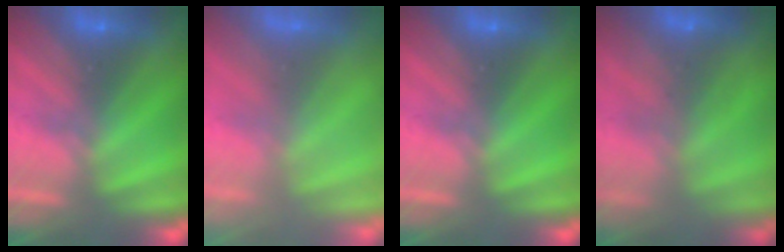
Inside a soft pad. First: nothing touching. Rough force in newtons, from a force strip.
{"total": 7.6}
{"total": 0.0}
{"total": 7.5}